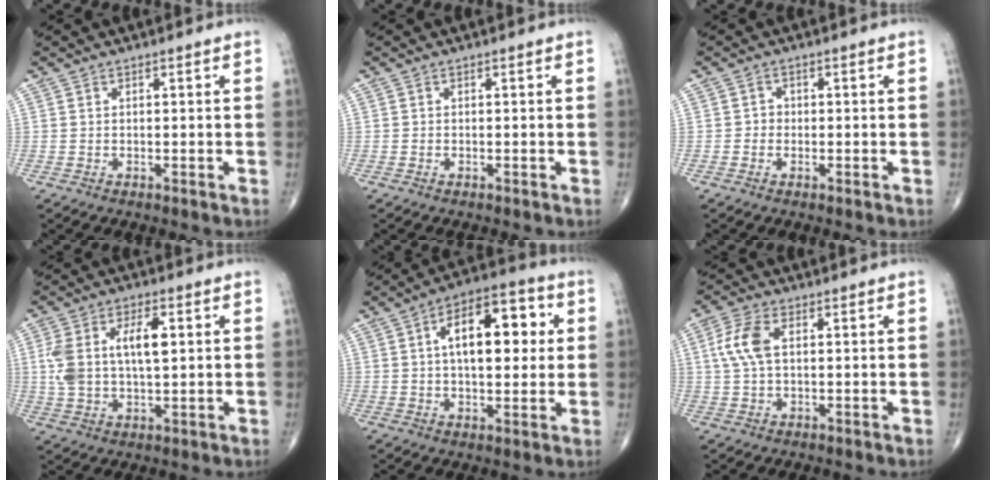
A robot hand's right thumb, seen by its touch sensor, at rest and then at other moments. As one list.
[{"total": 0.0}, {"total": 1.3, "force": [-0.3, 1.2, 0.4], "torque": [0.008, 0.008, -0.009]}, {"total": 11.0, "force": [2.0, 5.4, 9.4], "torque": [-0.188, 0.008, 0.041]}, {"total": 15.0, "force": [3.0, 7.4, 12.7], "torque": [-0.164, 0.016, 0.040]}, {"total": 6.5, "force": [1.2, 3.4, 5.4], "torque": [-0.130, 0.014, 0.022]}]